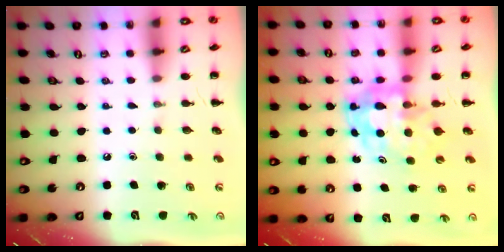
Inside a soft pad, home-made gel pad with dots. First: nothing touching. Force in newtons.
{"total": 5.2, "press": 5.0, "slide": 1.3}